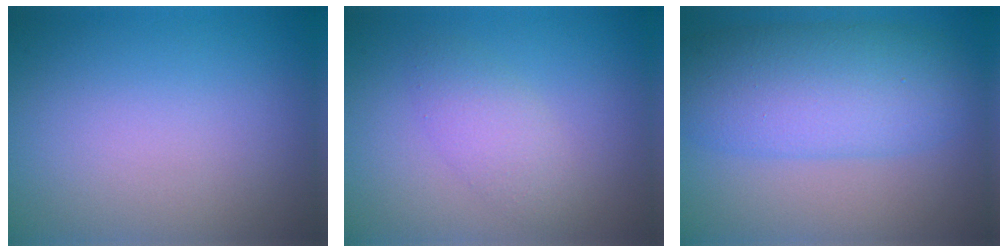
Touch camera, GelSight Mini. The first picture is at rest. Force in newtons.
{"total": 2.5, "press": 2.5, "slide": 0.2}
{"total": 8.0, "press": 8.0, "slide": 0.2}